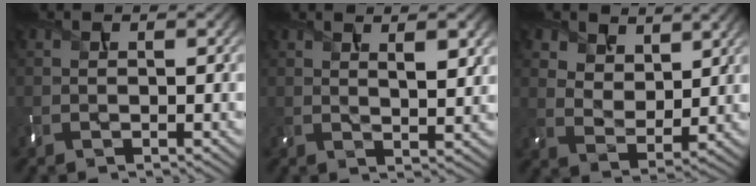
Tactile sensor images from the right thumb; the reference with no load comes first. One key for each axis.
{"total": 4.2, "fx": 2.2, "fy": 1.3, "fz": 3.4, "tx": -0.063, "ty": -0.003, "tz": 0.040}
{"total": 6.7, "fx": 4.6, "fy": 3.9, "fz": 3.0, "tx": -0.076, "ty": -0.020, "tz": 0.097}